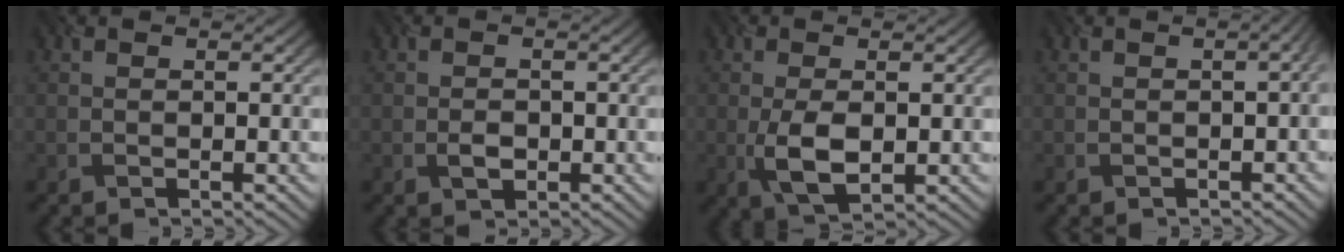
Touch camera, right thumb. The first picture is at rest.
{"total": 1.5, "force": [-0.9, 1.1, 0.5], "torque": [-0.015, -0.004, -0.012]}
{"total": 4.6, "force": [-0.9, 2.3, 3.9], "torque": [-0.093, -0.002, -0.011]}
{"total": 2.7, "force": [-0.2, 1.4, 2.2], "torque": [-0.013, 0.010, -0.004]}